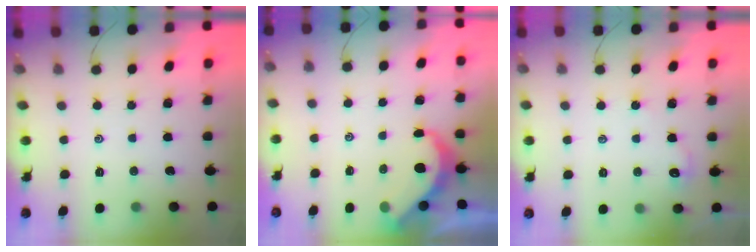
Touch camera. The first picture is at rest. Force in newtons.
{"total": 4.9, "press": 4.9, "slide": 0.3}
{"total": 1.8, "press": 1.8, "slide": 0.3}